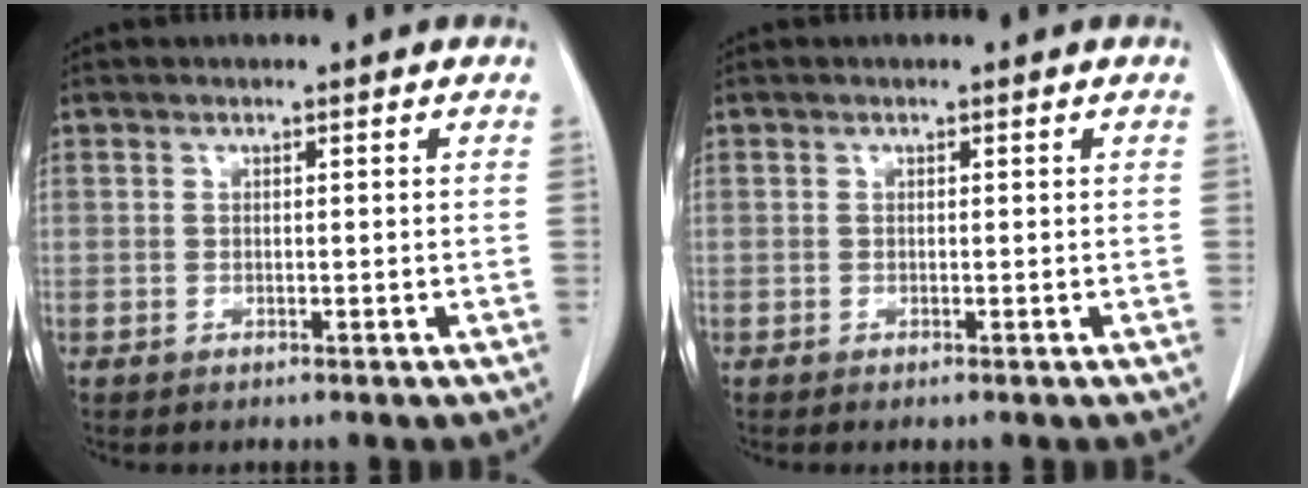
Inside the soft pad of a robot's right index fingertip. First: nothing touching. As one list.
[{"total": 0.0}]